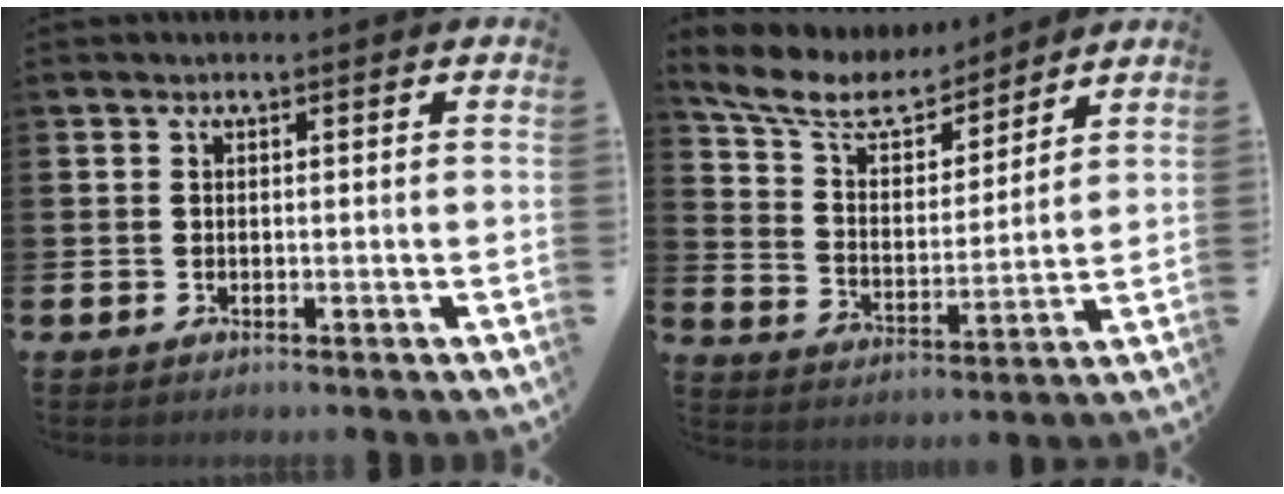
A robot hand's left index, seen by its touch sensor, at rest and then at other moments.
{"total": 9.3, "force": [8.2, 3.1, 3.0], "torque": [-0.103, -0.046, 0.146]}